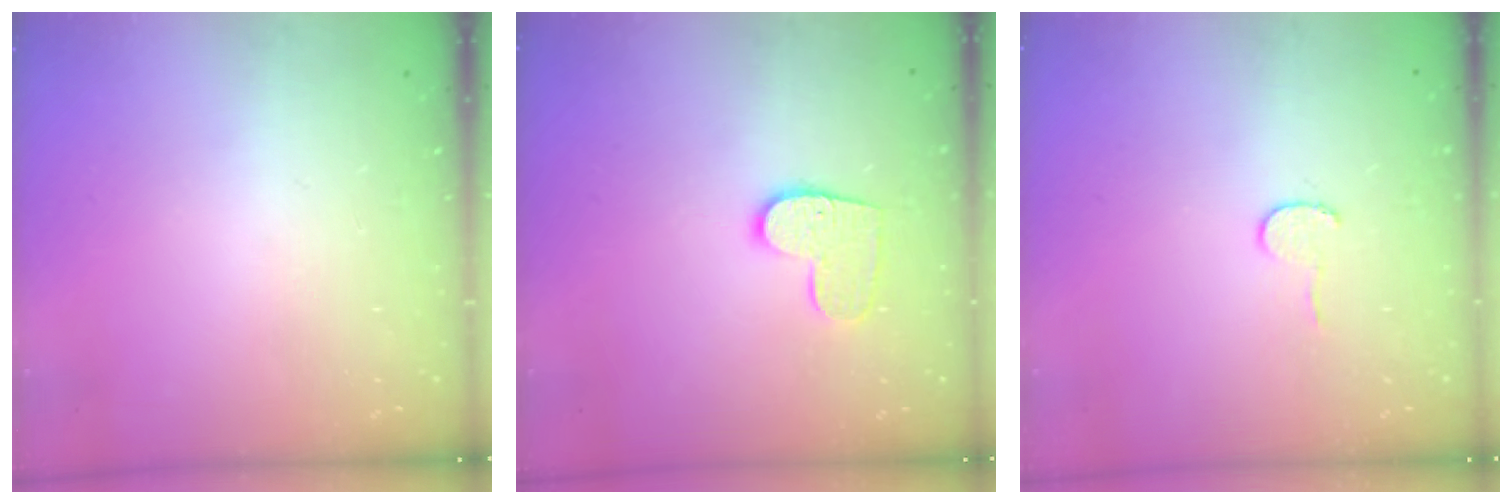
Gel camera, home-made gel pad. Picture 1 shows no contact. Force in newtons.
{"total": 10.0, "press": 10.0, "slide": 0.6}
{"total": 3.7, "press": 3.7, "slide": 0.4}